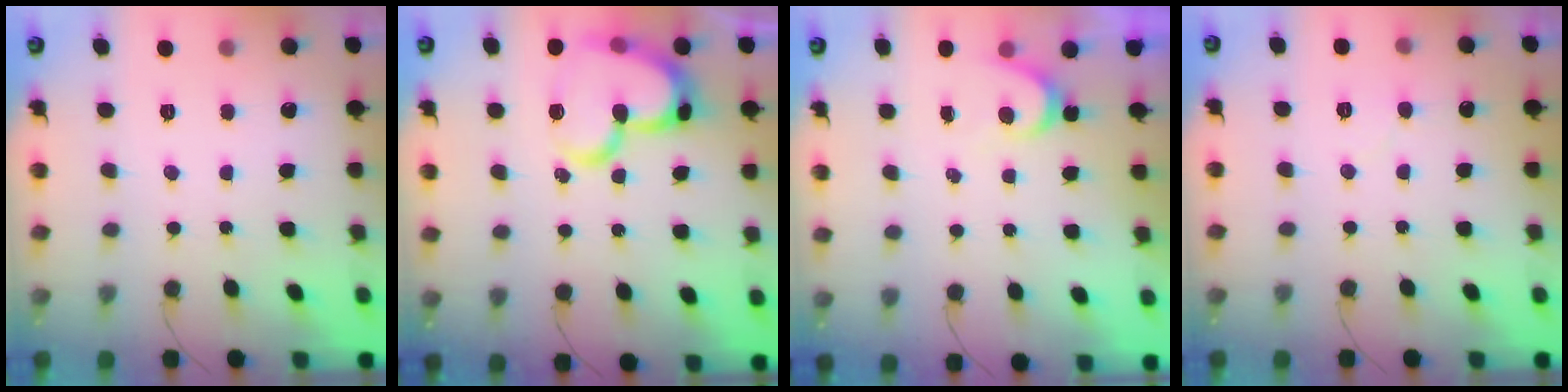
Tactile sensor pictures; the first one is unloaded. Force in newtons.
{"total": 18.9, "press": 18.8, "slide": 2.3}
{"total": 3.7, "press": 3.7, "slide": 0.3}
{"total": 4.6, "press": 4.6, "slide": 0.2}